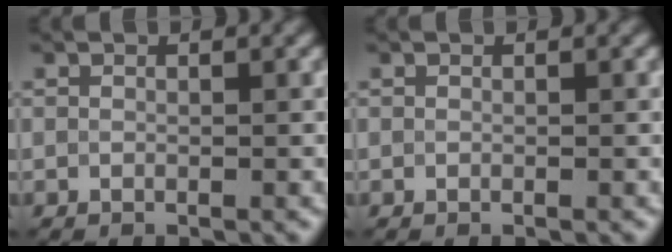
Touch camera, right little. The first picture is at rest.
{"total": 0.0}